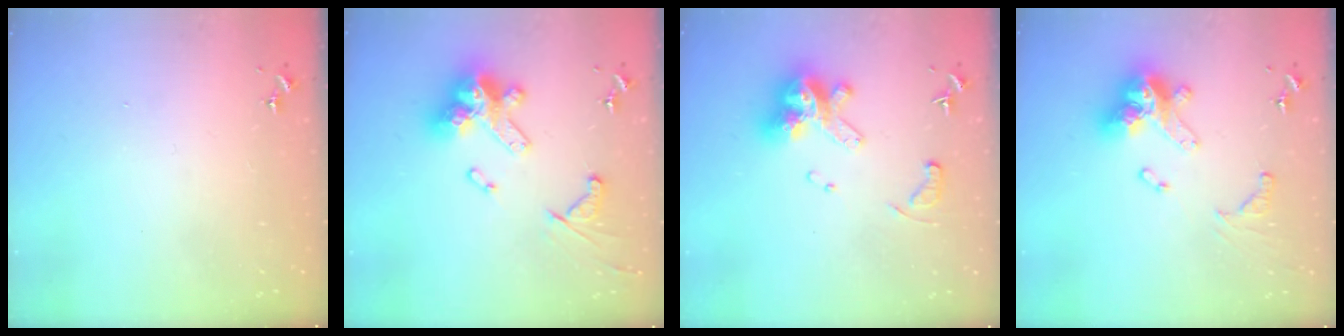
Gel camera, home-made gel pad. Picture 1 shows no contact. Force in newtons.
{"total": 19.3, "press": 19.2, "slide": 2.0}
{"total": 14.9, "press": 14.9, "slide": 1.3}
{"total": 17.9, "press": 17.8, "slide": 1.9}